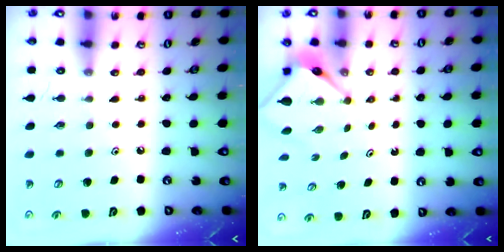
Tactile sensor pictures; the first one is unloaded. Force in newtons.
{"total": 4.0, "press": 4.0, "slide": 0.2}